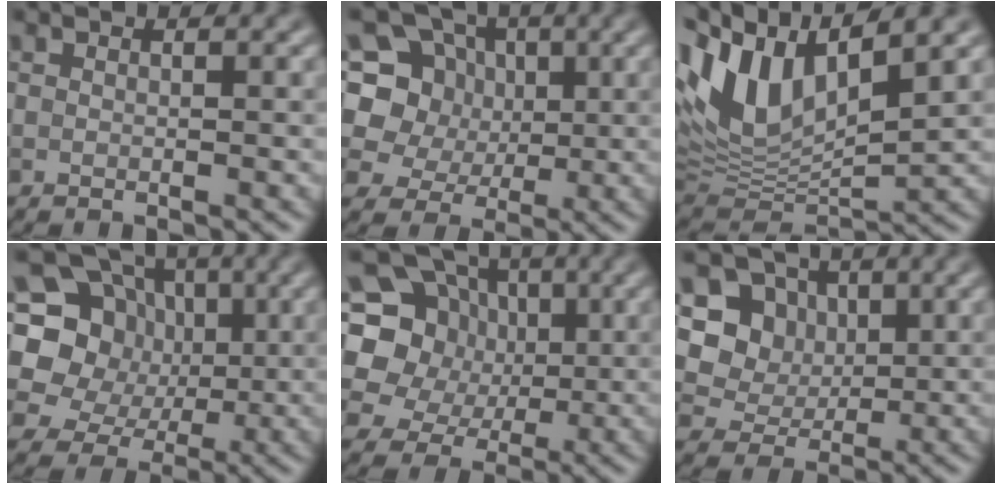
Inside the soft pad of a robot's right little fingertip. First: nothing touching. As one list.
[{"total": 9.0, "force": [2.7, 7.8, 3.6], "torque": [-0.081, 0.020, 0.028]}, {"total": 11.1, "force": [4.6, 5.1, 8.7], "torque": [-0.186, 0.013, 0.084]}, {"total": 12.5, "force": [2.0, 11.2, 5.4], "torque": [-0.128, 0.045, 0.004]}, {"total": 12.1, "force": [2.2, 10.6, 5.2], "torque": [-0.123, 0.038, 0.009]}, {"total": 6.5, "force": [2.0, 5.7, 2.5], "torque": [-0.046, 0.003, 0.029]}]